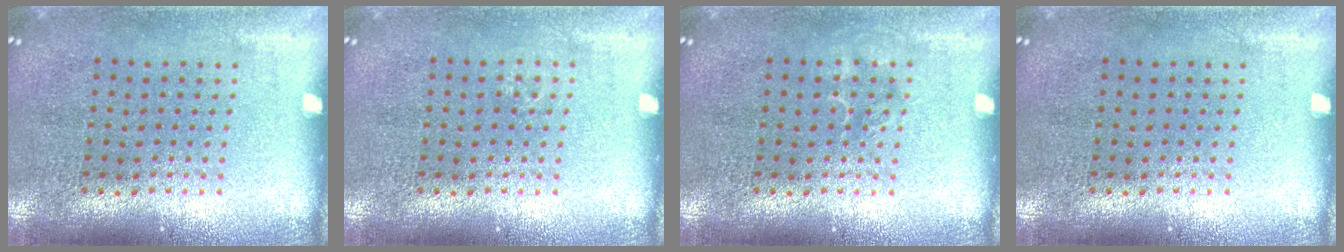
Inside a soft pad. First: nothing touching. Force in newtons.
{"total": 0.5, "press": 0.5, "slide": 0.2}
{"total": 0.9, "press": 0.9, "slide": 0.3}
{"total": 0.0}